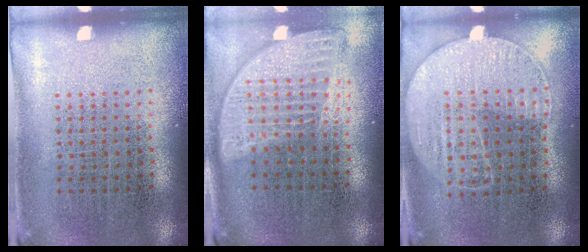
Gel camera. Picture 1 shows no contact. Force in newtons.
{"total": 2.0, "press": 1.6, "slide": 1.1}
{"total": 1.2, "press": 1.0, "slide": 0.6}